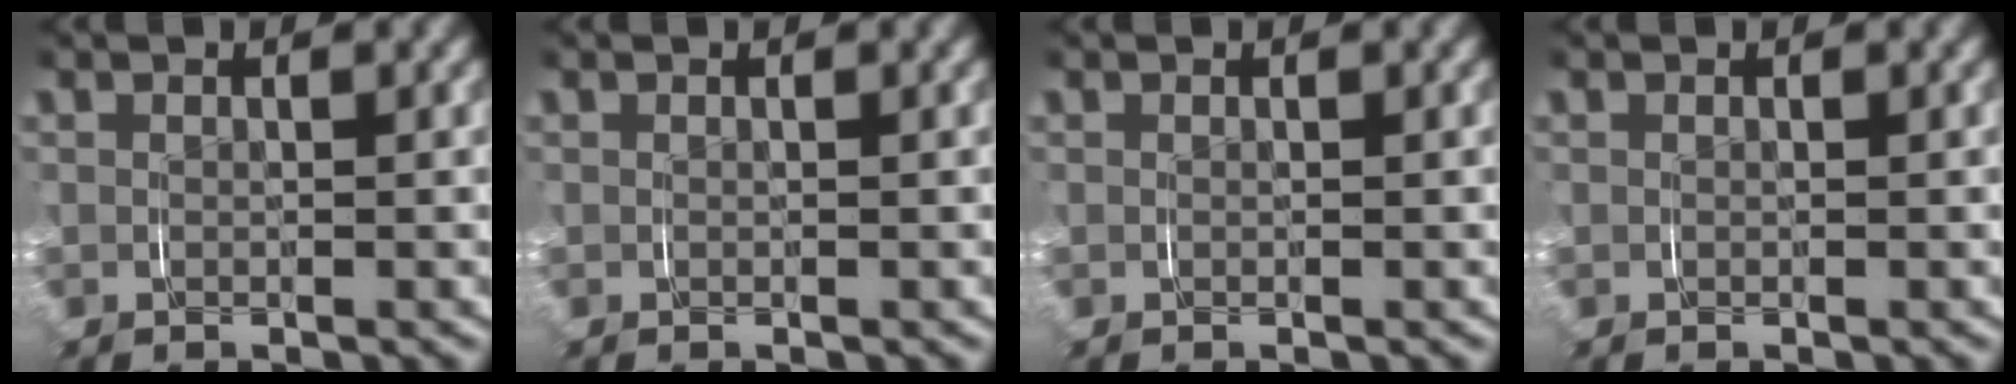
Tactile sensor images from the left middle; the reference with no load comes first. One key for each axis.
{"total": 0.0}
{"total": 0.0}
{"total": 0.0}